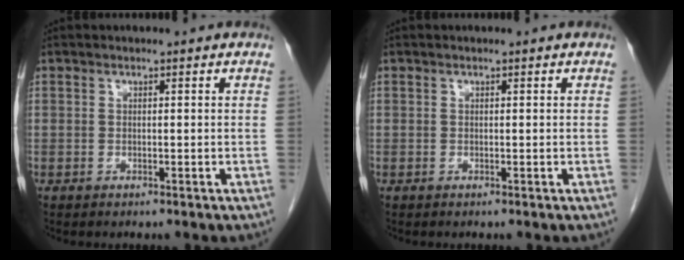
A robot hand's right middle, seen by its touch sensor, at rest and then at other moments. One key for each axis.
{"total": 0.0}